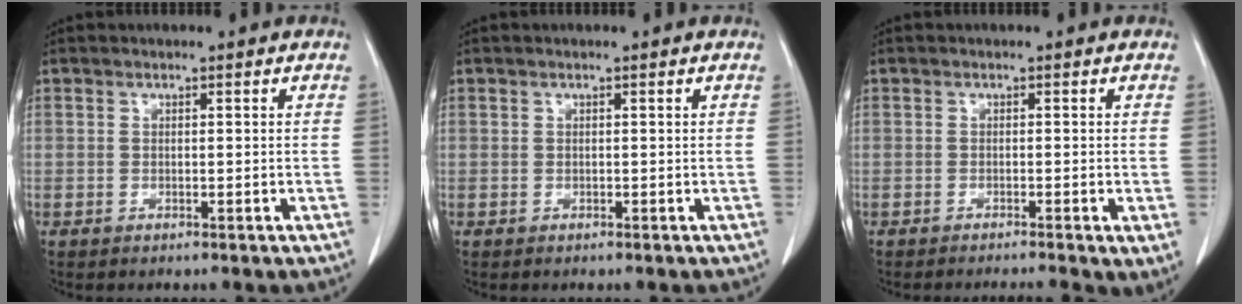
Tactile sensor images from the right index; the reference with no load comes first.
{"total": 0.0}
{"total": 5.3, "force": [-3.5, 0.8, 3.9], "torque": [-0.045, -0.014, -0.057]}